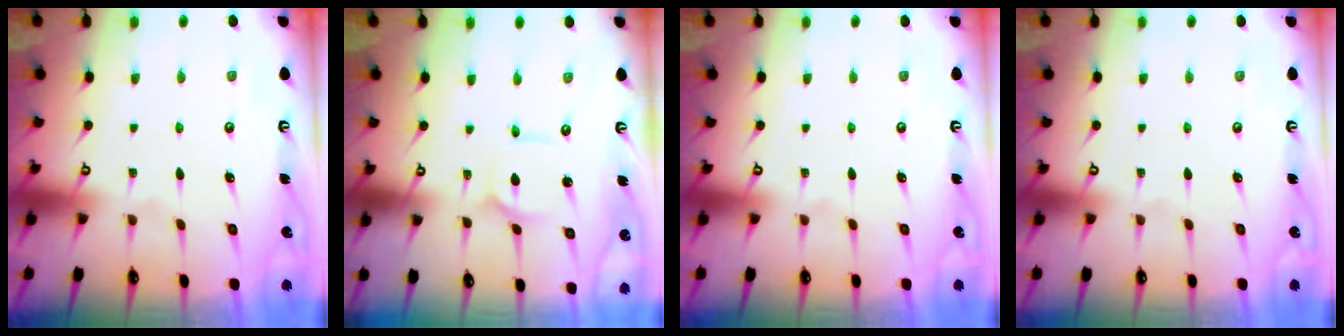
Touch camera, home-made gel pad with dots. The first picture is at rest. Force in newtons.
{"total": 2.4, "press": 2.4, "slide": 0.3}
{"total": 0.0}
{"total": 0.0}